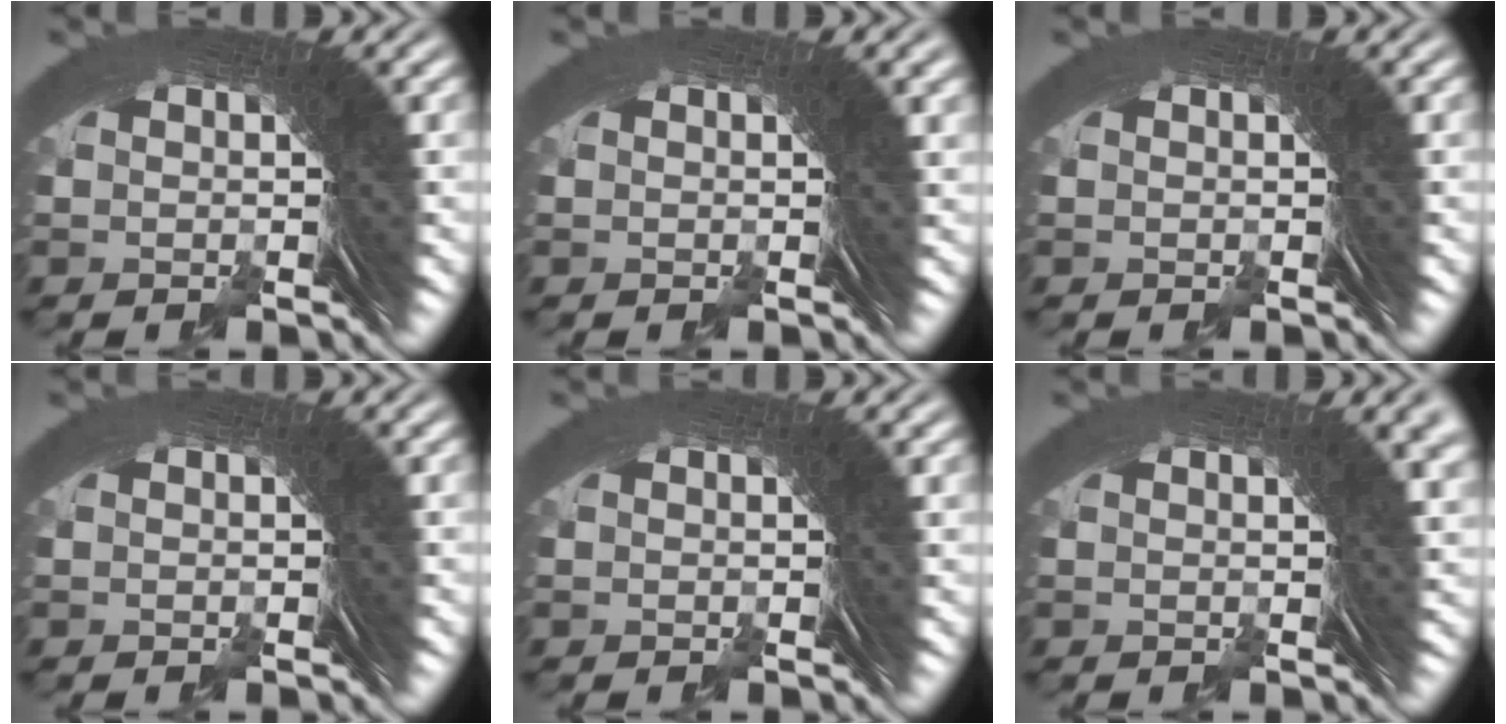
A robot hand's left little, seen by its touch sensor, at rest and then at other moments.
{"total": 1.1, "force": [0.4, -0.1, 1.0], "torque": [-0.008, 0.005, 0.003]}
{"total": 0.0}
{"total": 0.6, "force": [-0.3, 0.5, -0.2], "torque": [0.004, -0.001, -0.005]}
{"total": 0.0}
{"total": 3.4, "force": [1.3, 0.5, 3.1], "torque": [-0.017, 0.013, 0.010]}